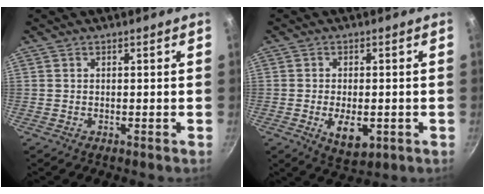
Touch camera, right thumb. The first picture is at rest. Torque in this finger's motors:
{"motor_torque": [-0.58, 0.09, -0.05, 0.02, 0.03]}